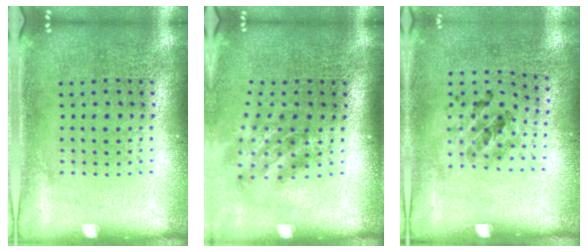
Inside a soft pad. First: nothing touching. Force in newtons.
{"total": 1.9, "press": 1.2, "slide": 1.4}
{"total": 1.2, "press": 0.7, "slide": 1.0}